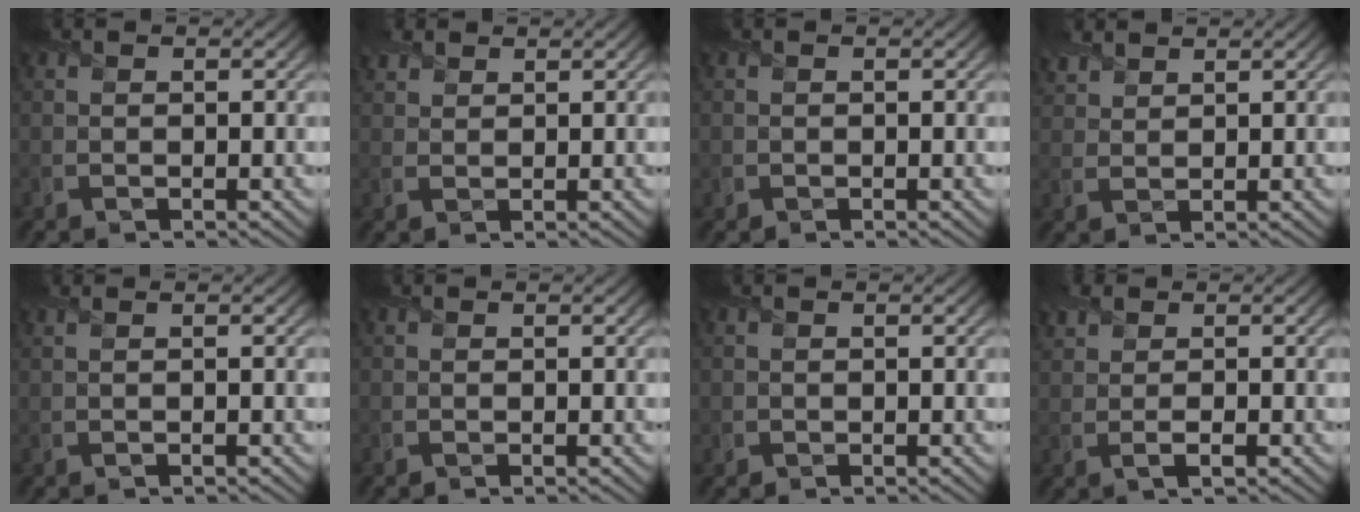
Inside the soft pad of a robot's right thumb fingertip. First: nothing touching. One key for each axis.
{"total": 2.0, "fx": 1.7, "fy": 0.9, "fz": 0.6, "tx": -0.018, "ty": 0.007, "tz": 0.040}
{"total": 0.5, "fx": 0.0, "fy": 0.5, "fz": 0.0, "tx": 0.003, "ty": -0.004, "tz": -0.001}
{"total": 3.2, "fx": 2.7, "fy": 1.2, "fz": 1.2, "tx": -0.034, "ty": 0.009, "tz": 0.062}
{"total": 1.1, "fx": 0.2, "fy": 0.2, "fz": 1.1, "tx": -0.022, "ty": 0.004, "tz": -0.003}
{"total": 0.0}
{"total": 0.5, "fx": 0.0, "fy": 0.5, "fz": 0.0, "tx": 0.003, "ty": -0.005, "tz": 0.000}
{"total": 2.8, "fx": 0.8, "fy": 1.4, "fz": 2.2, "tx": -0.048, "ty": 0.000, "tz": 0.013}